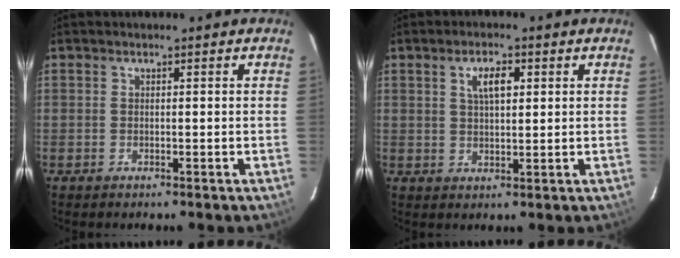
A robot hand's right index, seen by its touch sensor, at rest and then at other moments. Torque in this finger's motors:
{"motor_torque": [0.03, 0.02, 0.08, 0.04]}